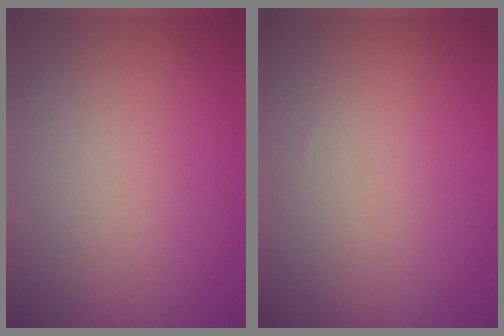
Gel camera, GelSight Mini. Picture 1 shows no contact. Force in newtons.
{"total": 0.0}